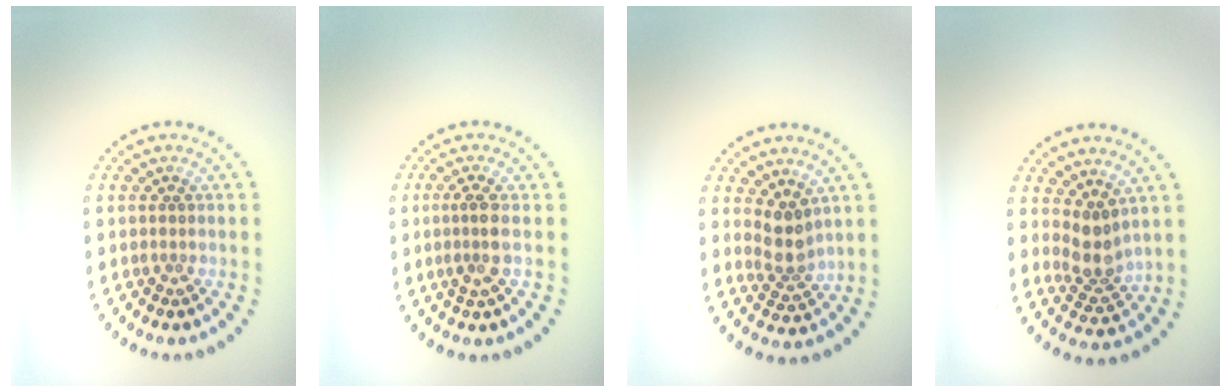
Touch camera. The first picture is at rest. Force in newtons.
{"total": 2.0, "press": 1.7, "slide": 1.2}
{"total": 2.6, "press": 2.0, "slide": 1.6}
{"total": 2.7, "press": 2.1, "slide": 1.7}